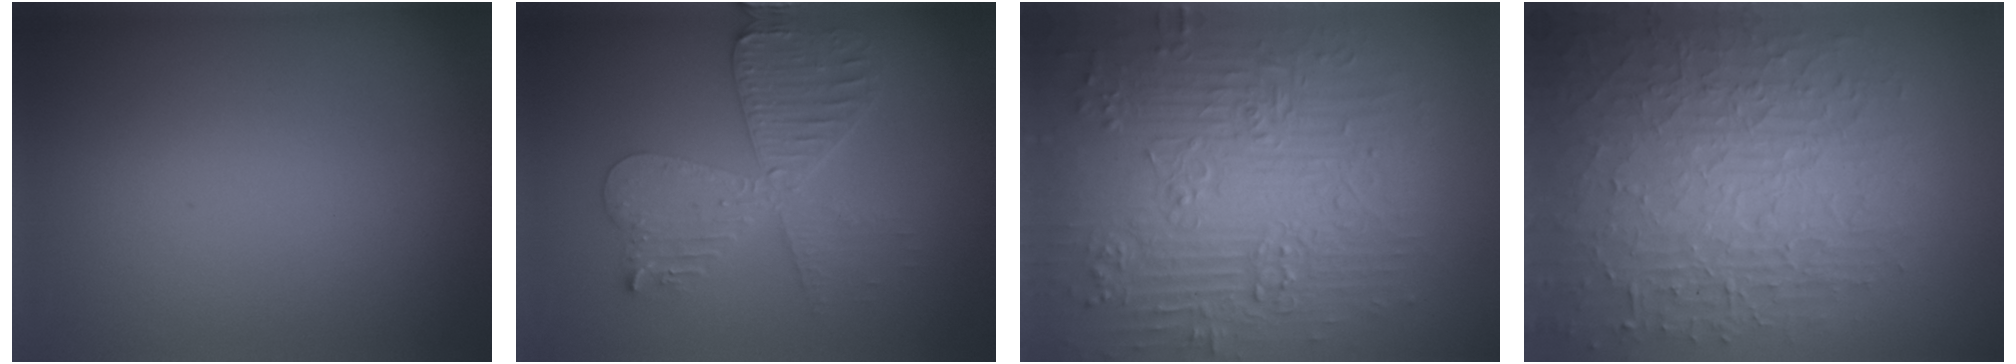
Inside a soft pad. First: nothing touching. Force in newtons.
{"total": 5.7, "press": 5.7, "slide": 0.8}
{"total": 9.5, "press": 6.9, "slide": 6.4}
{"total": 8.8, "press": 6.2, "slide": 6.2}